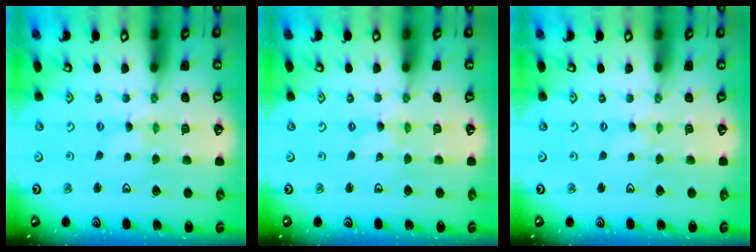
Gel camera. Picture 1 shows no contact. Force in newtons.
{"total": 0.0}
{"total": 1.9, "press": 1.9, "slide": 0.4}